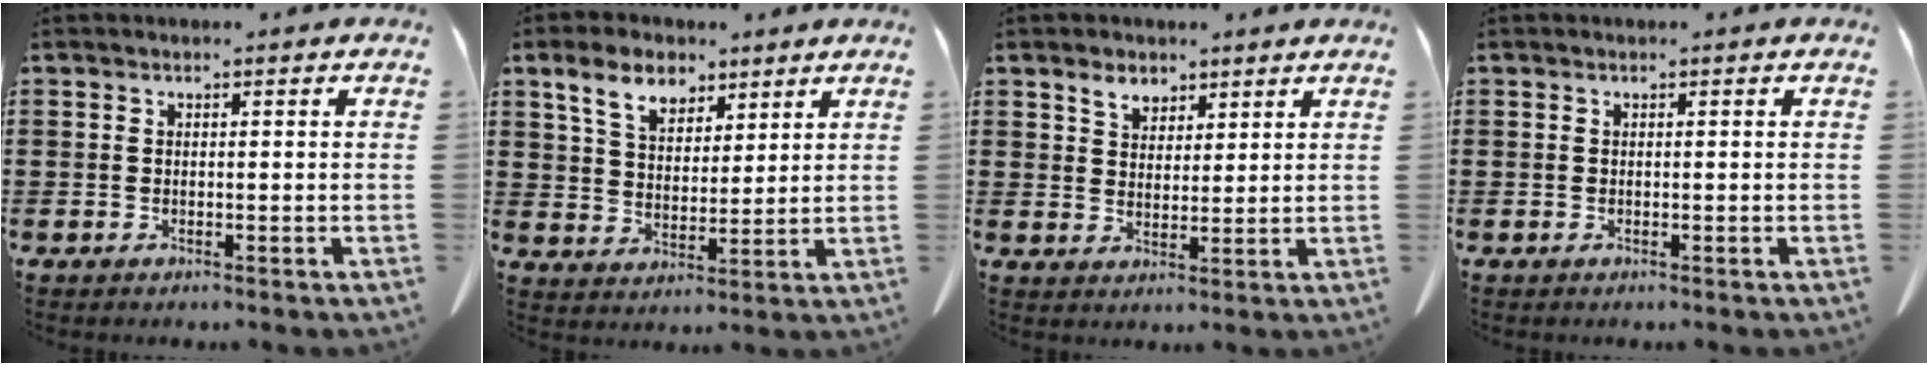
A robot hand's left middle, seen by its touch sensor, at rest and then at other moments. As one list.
[{"total": 7.5, "force": [5.2, 4.2, 3.4], "torque": [-0.090, 0.005, 0.097]}, {"total": 3.7, "force": [2.7, 2.3, 0.9], "torque": [-0.021, 0.006, 0.050]}, {"total": 0.0}]